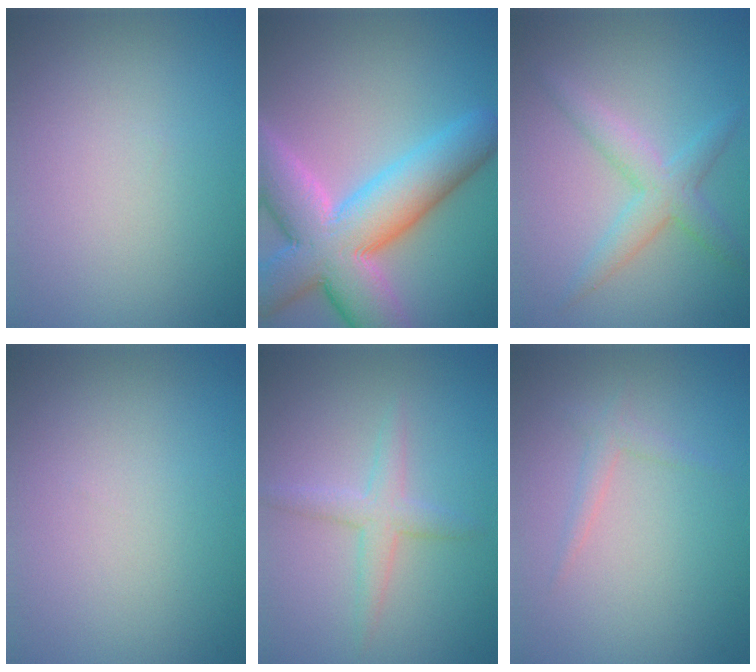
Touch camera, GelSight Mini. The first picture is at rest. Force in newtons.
{"total": 11.6, "press": 11.5, "slide": 0.7}
{"total": 3.1, "press": 3.1, "slide": 0.1}
{"total": 0.0}
{"total": 2.3, "press": 2.3, "slide": 0.1}
{"total": 1.2, "press": 1.2, "slide": 0.0}